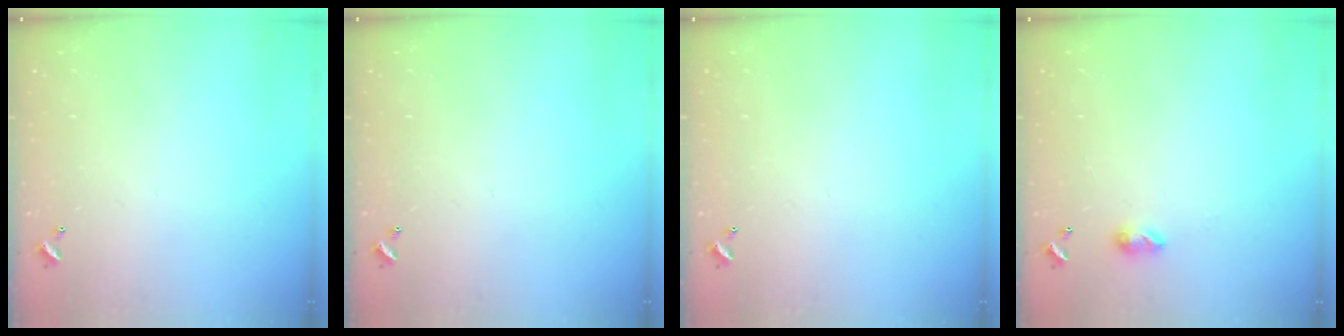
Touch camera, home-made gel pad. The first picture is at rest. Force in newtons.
{"total": 0.0}
{"total": 0.0}
{"total": 4.9, "press": 4.8, "slide": 0.7}